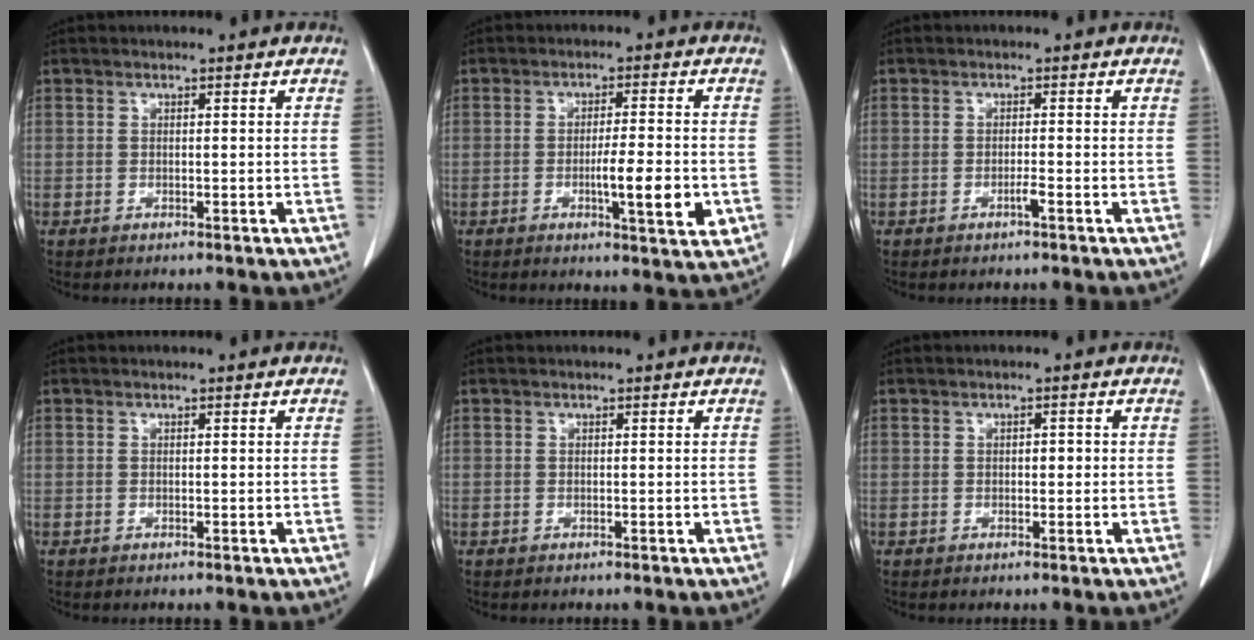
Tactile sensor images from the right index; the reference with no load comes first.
{"total": 7.7, "force": [-2.0, 0.8, 7.4], "torque": [-0.111, -0.010, -0.030]}
{"total": 1.1, "force": [-0.7, -0.2, 0.8], "torque": [-0.016, 0.000, -0.012]}
{"total": 0.0}
{"total": 0.0}
{"total": 1.2, "force": [0.0, 0.6, 1.0], "torque": [-0.013, 0.003, 0.000]}